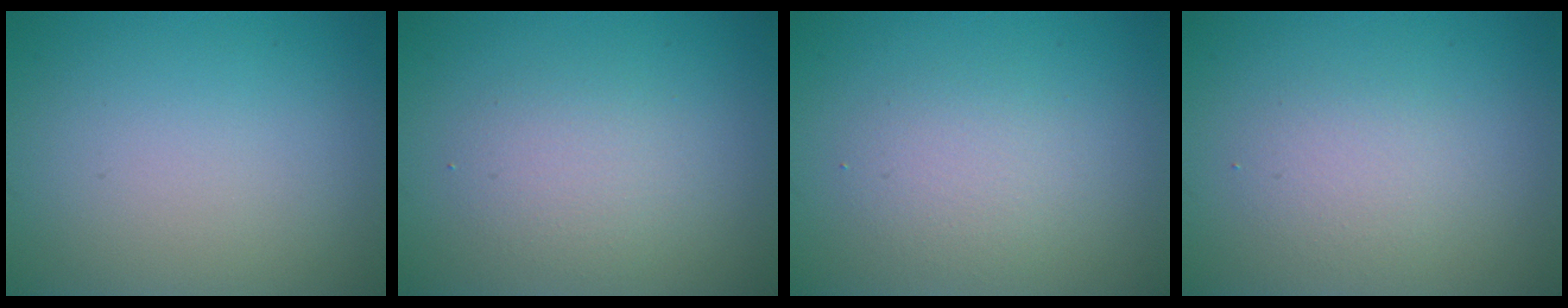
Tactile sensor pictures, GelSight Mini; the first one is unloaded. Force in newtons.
{"total": 2.2, "press": 2.2, "slide": 0.2}
{"total": 2.5, "press": 2.5, "slide": 0.2}
{"total": 1.9, "press": 1.9, "slide": 0.2}